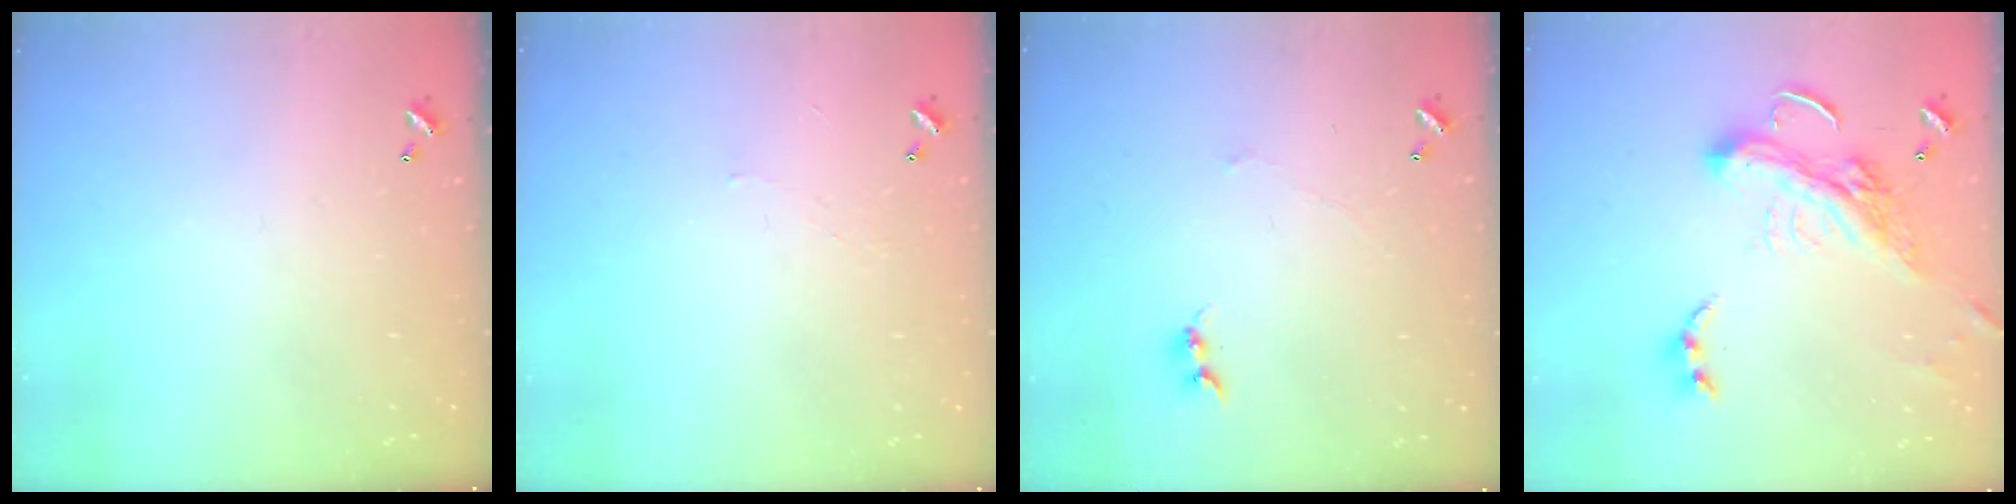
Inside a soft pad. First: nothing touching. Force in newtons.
{"total": 2.1, "press": 2.1, "slide": 0.6}
{"total": 1.4, "press": 1.3, "slide": 0.4}
{"total": 6.2, "press": 6.1, "slide": 1.5}